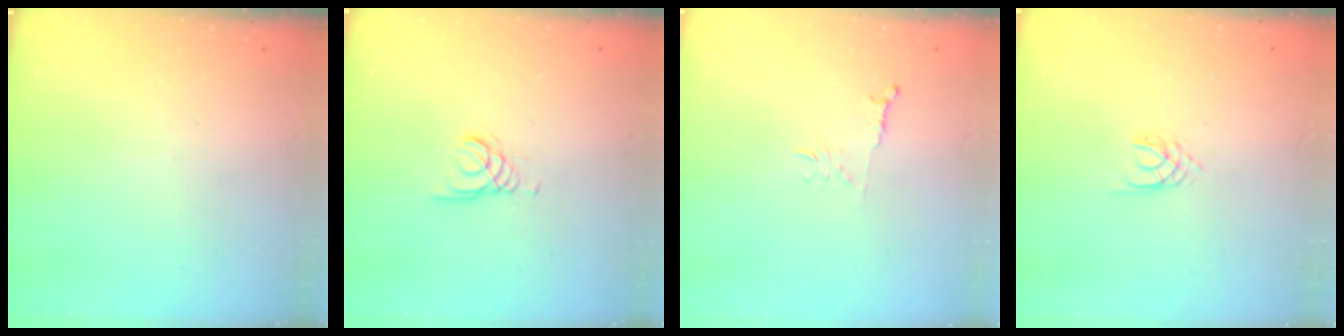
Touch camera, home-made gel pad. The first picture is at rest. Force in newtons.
{"total": 1.6, "press": 1.6, "slide": 0.0}
{"total": 3.9, "press": 3.8, "slide": 0.5}
{"total": 2.1, "press": 2.1, "slide": 0.3}